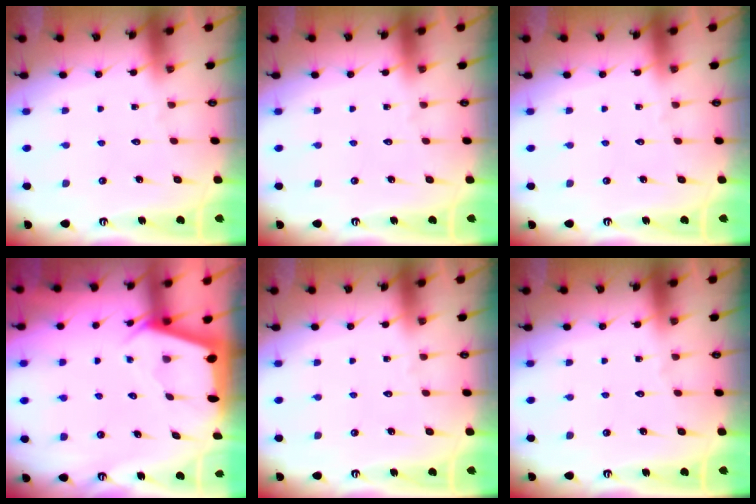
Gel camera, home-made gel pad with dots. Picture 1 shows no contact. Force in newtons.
{"total": 0.0}
{"total": 0.0}
{"total": 2.5, "press": 2.5, "slide": 0.3}
{"total": 0.0}
{"total": 0.0}